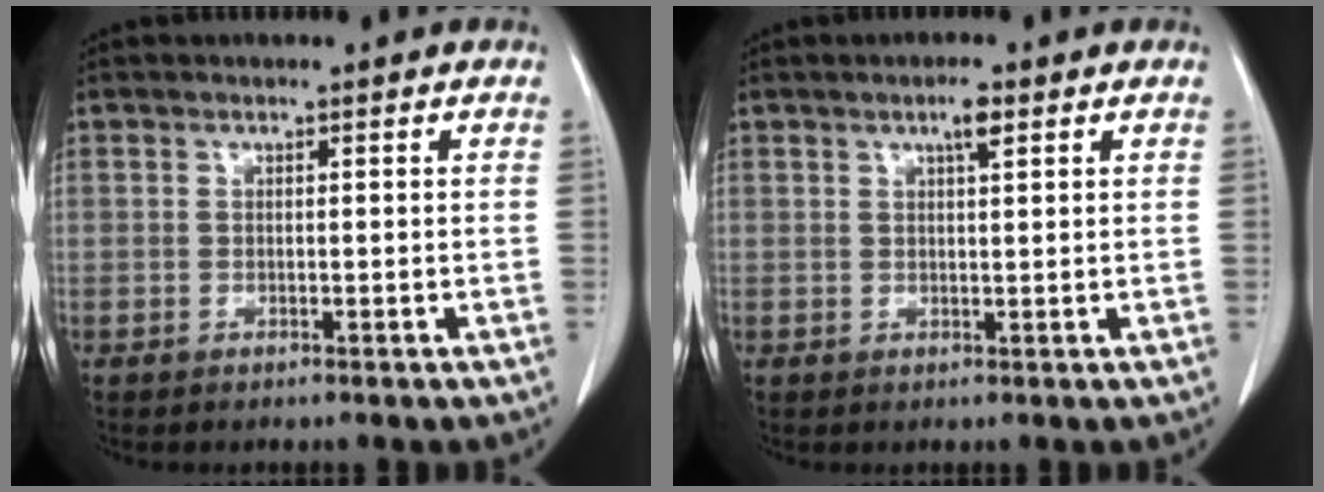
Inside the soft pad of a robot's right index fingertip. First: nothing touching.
{"total": 2.3, "force": [1.2, 0.2, 1.9], "torque": [-0.035, 0.002, 0.020]}